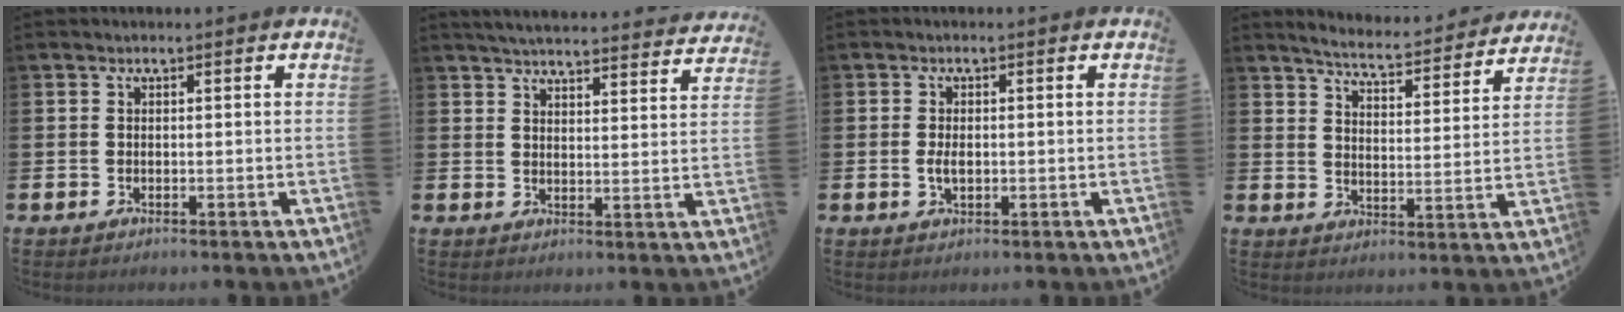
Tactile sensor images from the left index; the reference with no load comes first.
{"total": 4.8, "force": [4.8, 0.4, 0.7], "torque": [-0.025, -0.033, 0.083]}
{"total": 2.0, "force": [-0.1, 1.1, 1.7], "torque": [-0.026, 0.001, -0.004]}
{"total": 5.4, "force": [5.3, 0.2, 1.1], "torque": [-0.039, -0.044, 0.088]}